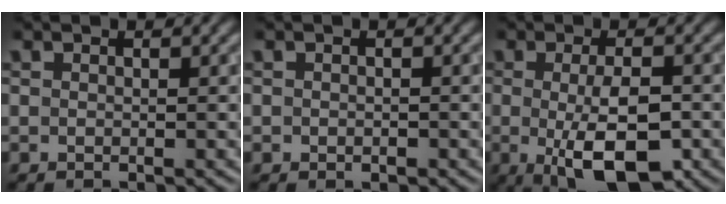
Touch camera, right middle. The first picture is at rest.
{"total": 0.6, "force": [-0.1, 0.5, 0.3], "torque": [-0.002, -0.004, -0.002]}
{"total": 6.8, "force": [-1.7, 2.3, 6.1], "torque": [-0.101, -0.009, -0.025]}